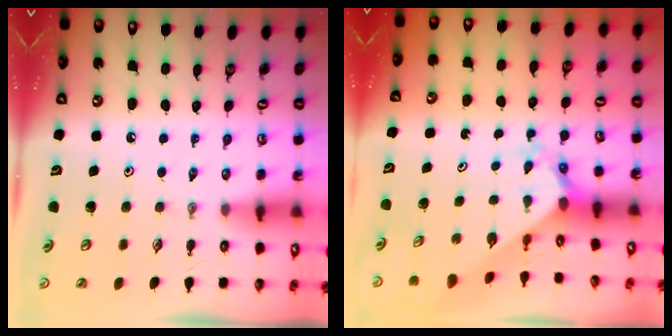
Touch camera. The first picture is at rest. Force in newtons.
{"total": 2.2, "press": 2.2, "slide": 0.2}